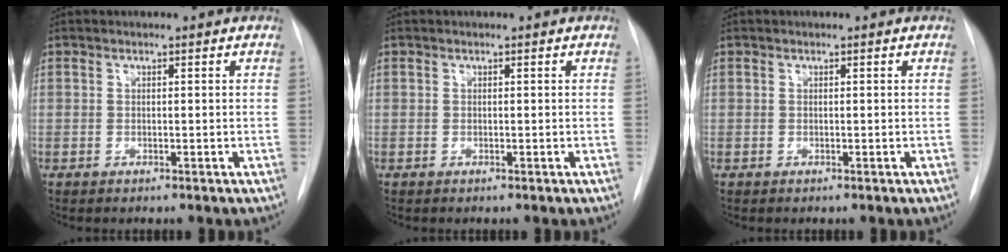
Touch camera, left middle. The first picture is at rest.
{"total": 0.0}
{"total": 0.0}